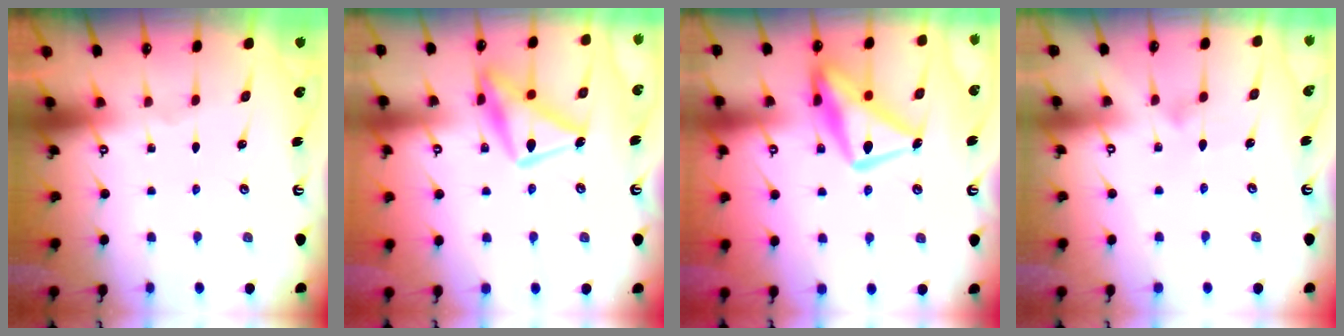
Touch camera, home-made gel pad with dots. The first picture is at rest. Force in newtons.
{"total": 18.1, "press": 18.1, "slide": 1.2}
{"total": 17.1, "press": 17.0, "slide": 1.5}
{"total": 7.7, "press": 7.7, "slide": 0.2}